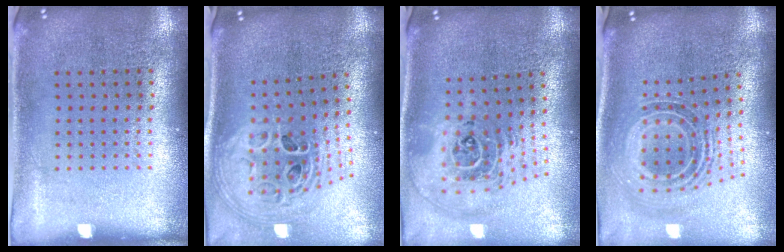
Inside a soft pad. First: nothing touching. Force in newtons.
{"total": 2.8, "press": 2.0, "slide": 1.9}
{"total": 2.5, "press": 1.8, "slide": 1.6}
{"total": 1.5, "press": 1.2, "slide": 0.9}